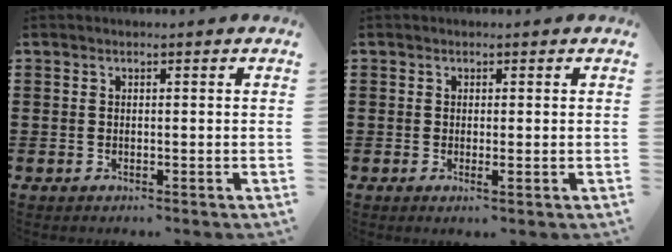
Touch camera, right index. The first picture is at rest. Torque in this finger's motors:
{"motor_torque": [0.07, -0.26, 0.00, 0.01]}